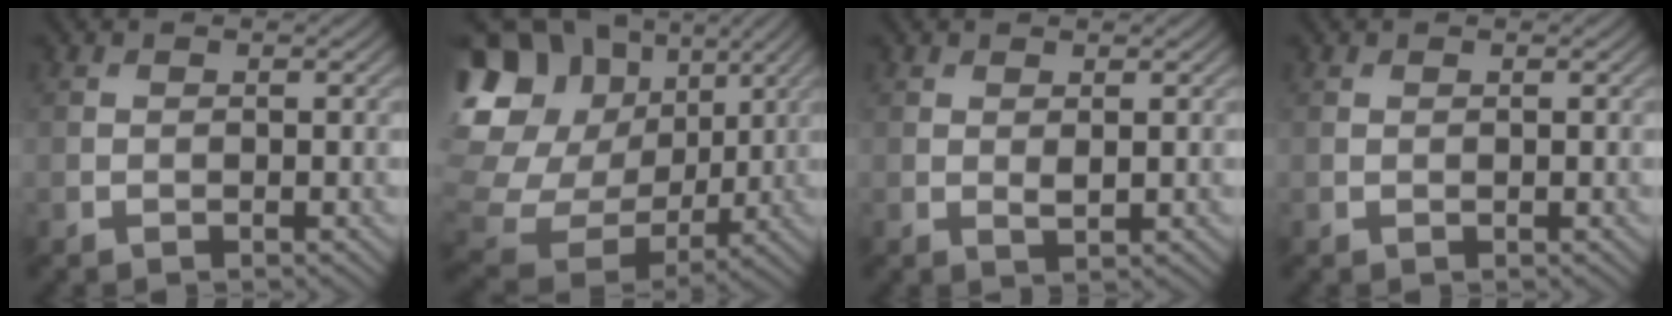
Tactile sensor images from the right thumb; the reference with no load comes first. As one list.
[{"total": 21.2, "force": [5.6, 17.8, 9.9], "torque": [-0.288, 0.013, 0.127]}, {"total": 1.1, "force": [0.5, 0.3, 0.9], "torque": [-0.020, -0.004, 0.010]}, {"total": 0.0}]